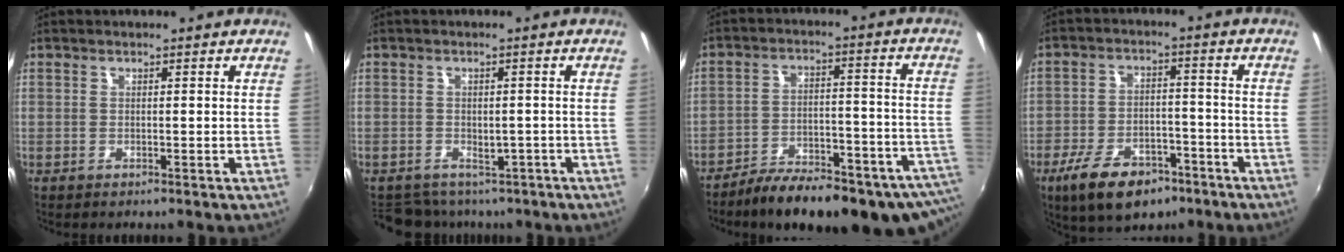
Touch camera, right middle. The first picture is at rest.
{"total": 8.9, "force": [-6.4, 5.4, 3.0], "torque": [-0.073, -0.001, -0.085]}
{"total": 23.0, "force": [-17.9, 7.0, 12.8], "torque": [-0.189, -0.025, -0.231]}
{"total": 13.3, "force": [-8.4, 6.6, 7.8], "torque": [-0.170, -0.008, -0.133]}